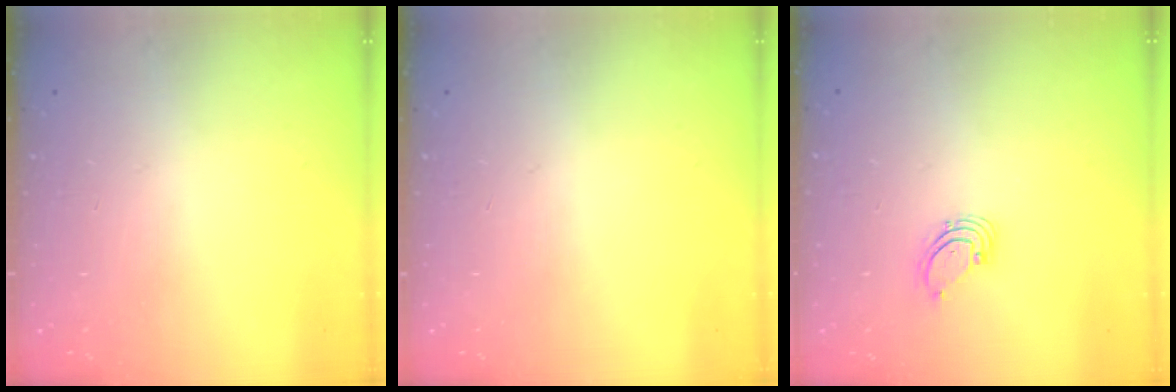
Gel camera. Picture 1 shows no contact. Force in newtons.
{"total": 0.0}
{"total": 1.5, "press": 1.5, "slide": 0.1}